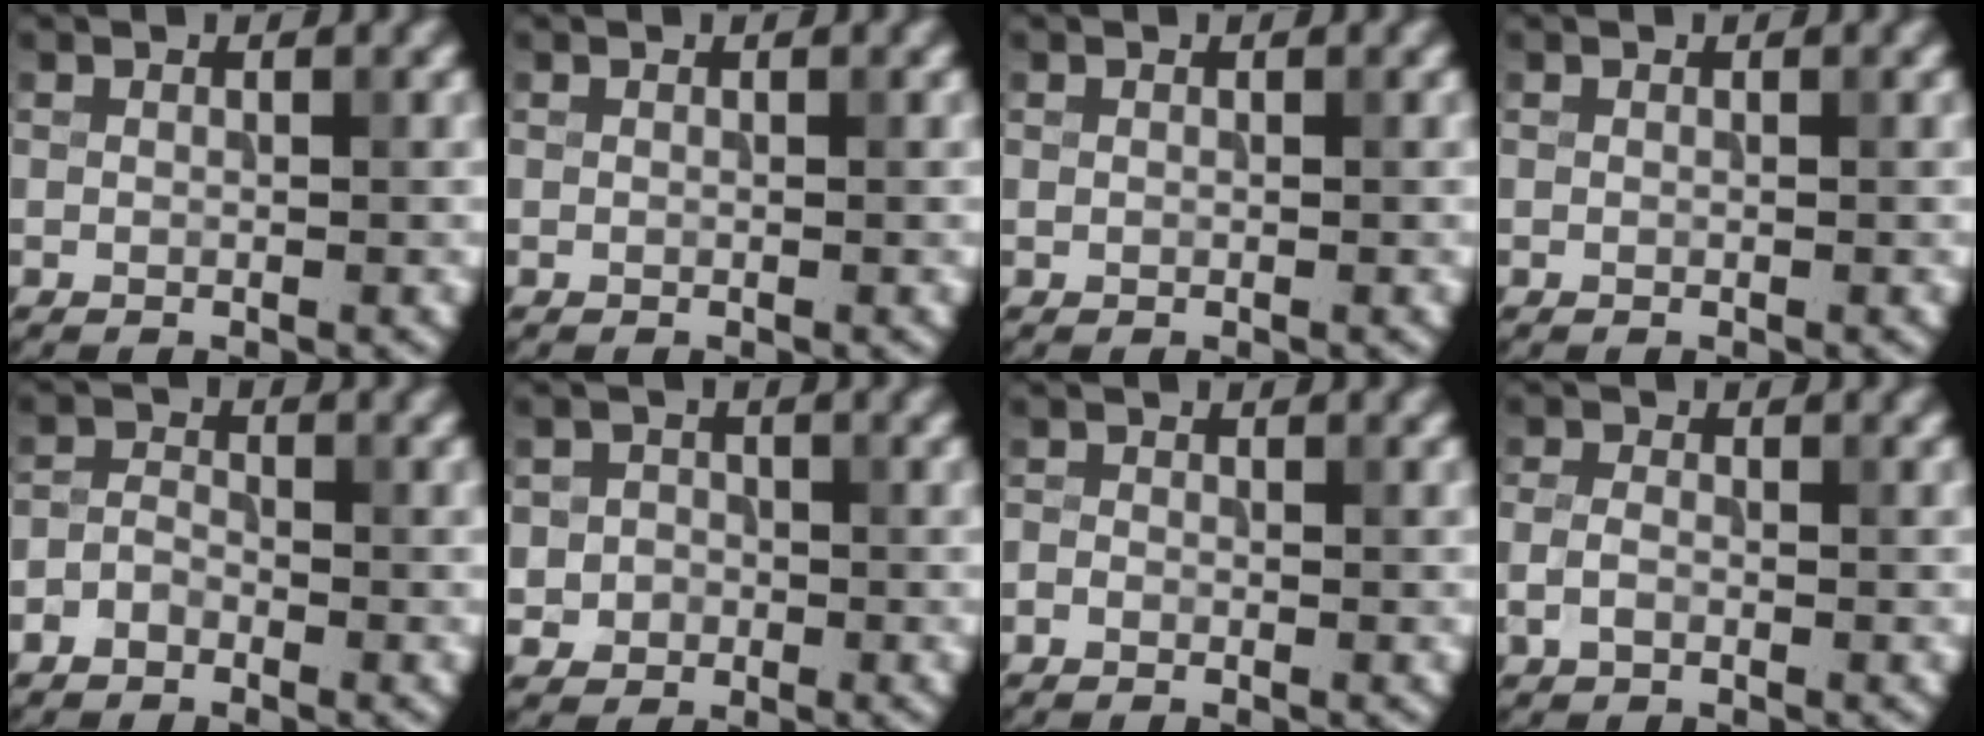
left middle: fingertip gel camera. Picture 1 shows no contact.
{"total": 0.0}
{"total": 0.0}
{"total": 0.0}
{"total": 1.9, "force": [-1.2, 1.2, 0.7], "torque": [-0.012, 0.006, -0.030]}
{"total": 2.4, "force": [-0.4, 2.3, 0.5], "torque": [0.016, -0.002, -0.018]}
{"total": 0.8, "force": [-0.5, 0.5, 0.2], "torque": [-0.003, 0.000, -0.013]}
{"total": 1.7, "force": [-0.7, 1.1, 1.1], "torque": [-0.023, 0.004, -0.018]}